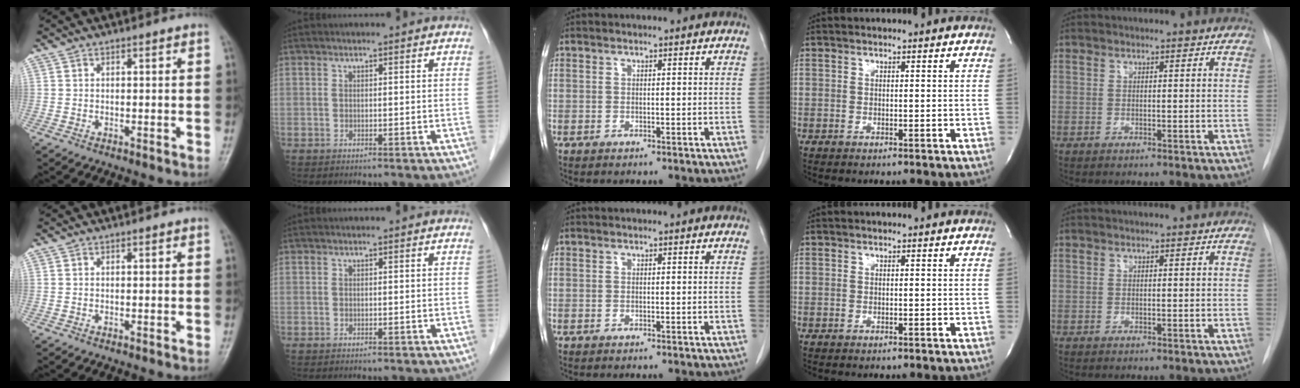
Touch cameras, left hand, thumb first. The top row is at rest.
{}